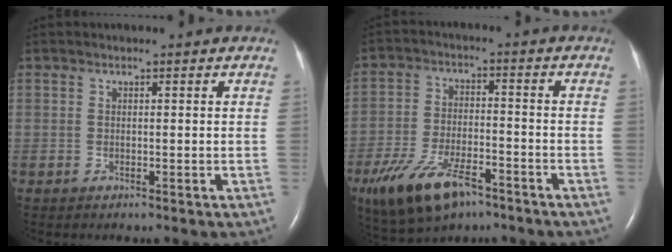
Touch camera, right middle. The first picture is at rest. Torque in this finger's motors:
{"motor_torque": [1.25, -0.89, 0.59, 0.08]}